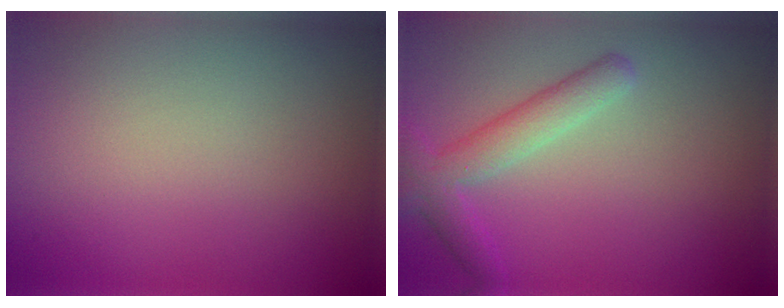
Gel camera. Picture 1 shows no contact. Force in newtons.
{"total": 3.4, "press": 3.4, "slide": 0.1}